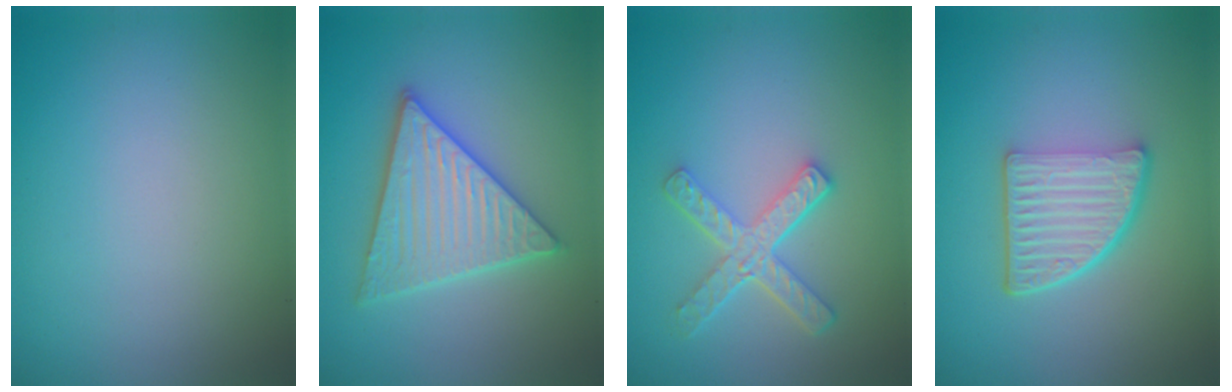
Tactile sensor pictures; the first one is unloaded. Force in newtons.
{"total": 5.6, "press": 5.6, "slide": 0.7}
{"total": 4.3, "press": 3.3, "slide": 2.8}
{"total": 5.5, "press": 3.9, "slide": 3.8}